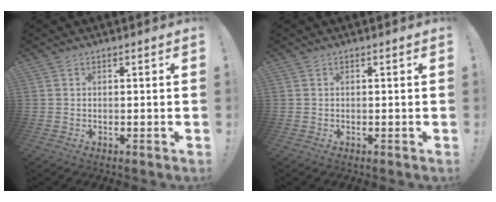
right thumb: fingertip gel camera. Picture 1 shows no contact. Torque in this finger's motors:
{"motor_torque": [-0.07, -0.03, 0.00, 0.00, 0.00]}